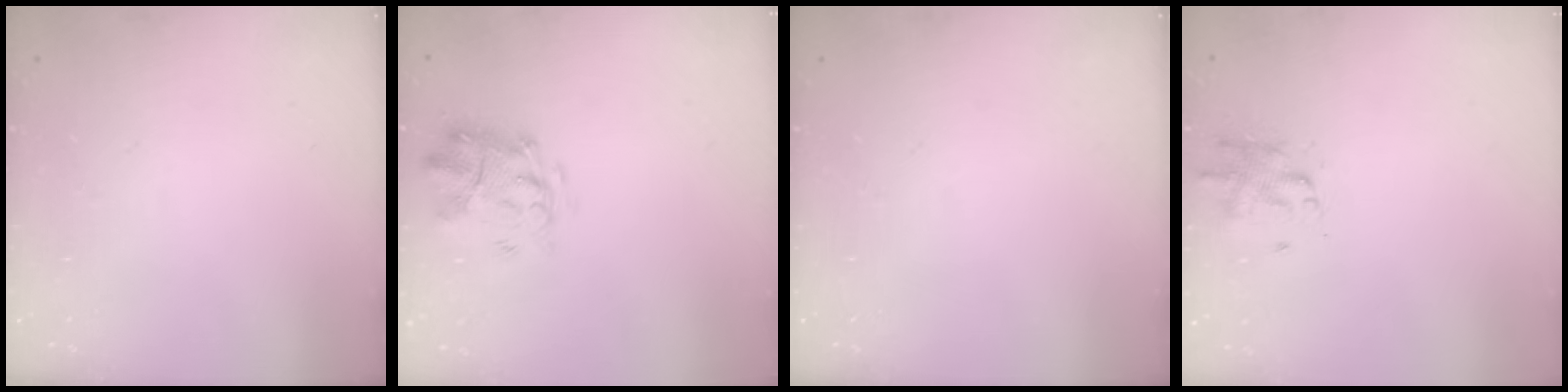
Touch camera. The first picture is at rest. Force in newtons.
{"total": 3.8, "press": 3.4, "slide": 1.6}
{"total": 0.0}
{"total": 2.0, "press": 1.9, "slide": 0.6}